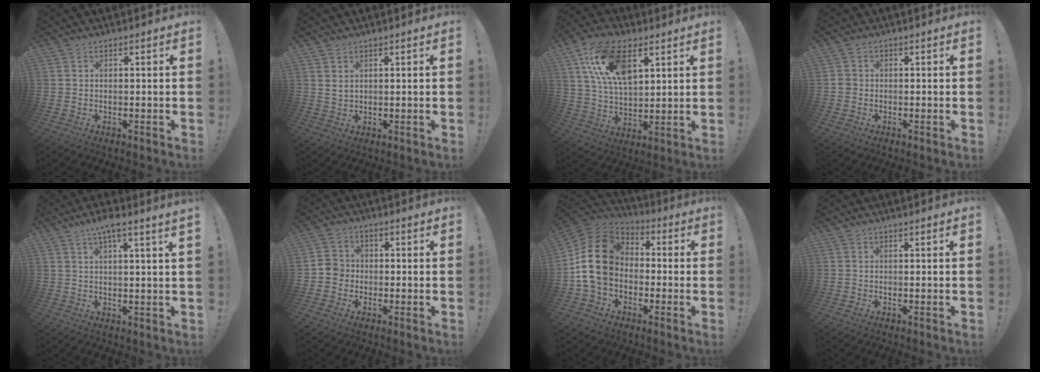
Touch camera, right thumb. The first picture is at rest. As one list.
[{"total": 2.1, "force": [1.2, 1.3, 1.2], "torque": [-0.025, 0.000, 0.024]}, {"total": 17.8, "force": [7.8, 9.5, 12.9], "torque": [-0.230, -0.012, 0.142]}, {"total": 1.4, "force": [-0.5, 1.2, 0.4], "torque": [-0.007, 0.005, -0.008]}, {"total": 5.5, "force": [3.3, -0.1, 4.4], "torque": [-0.072, -0.012, 0.052]}, {"total": 4.6, "force": [-1.5, 4.1, 1.4], "torque": [-0.025, 0.014, -0.028]}, {"total": 17.5, "force": [0.8, 13.6, 11.0], "torque": [-0.185, 0.018, 0.022]}, {"total": 0.0}]